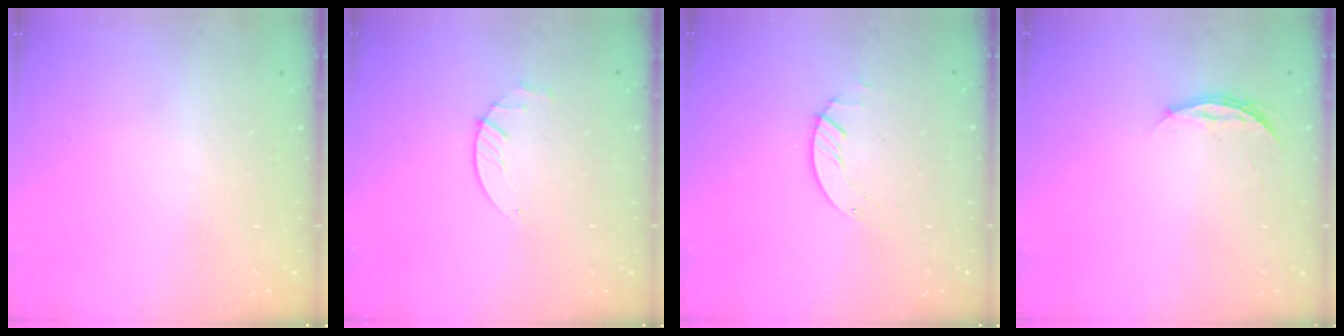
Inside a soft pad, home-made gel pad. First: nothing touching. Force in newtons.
{"total": 2.9, "press": 2.9, "slide": 0.4}
{"total": 1.3, "press": 1.2, "slide": 0.1}
{"total": 3.8, "press": 3.8, "slide": 0.5}